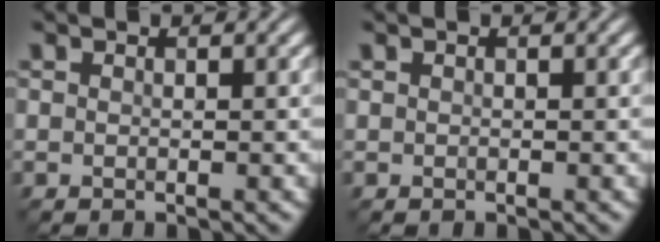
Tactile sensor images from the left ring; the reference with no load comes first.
{"total": 0.0}